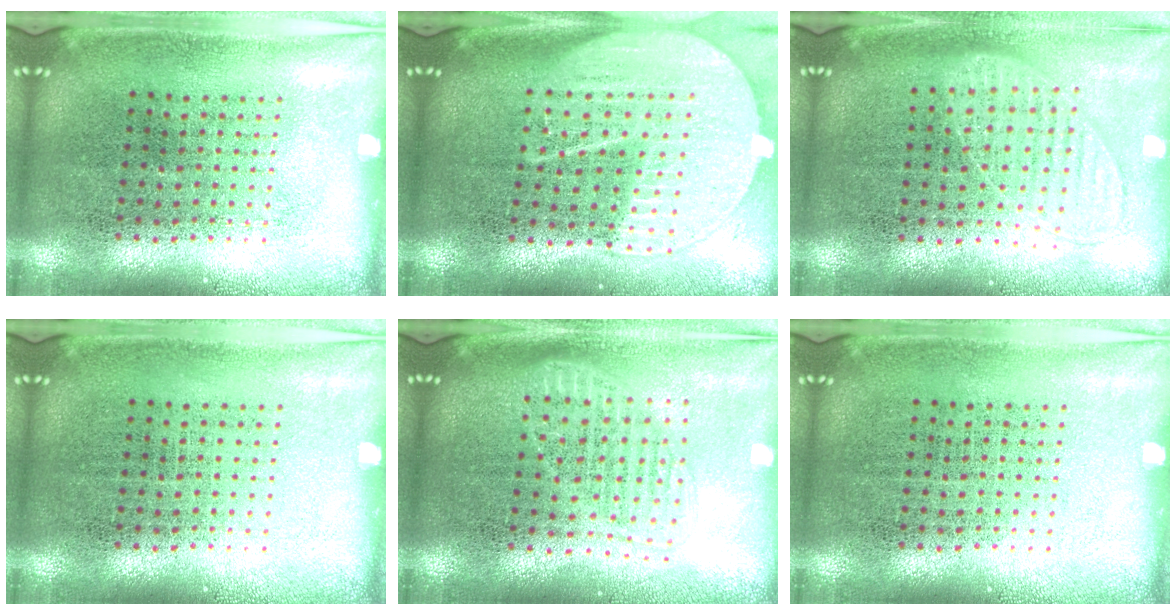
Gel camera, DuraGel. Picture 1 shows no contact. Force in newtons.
{"total": 2.0, "press": 1.8, "slide": 1.0}
{"total": 0.9, "press": 0.9, "slide": 0.1}
{"total": 0.0}
{"total": 1.5, "press": 1.3, "slide": 0.8}
{"total": 0.0}